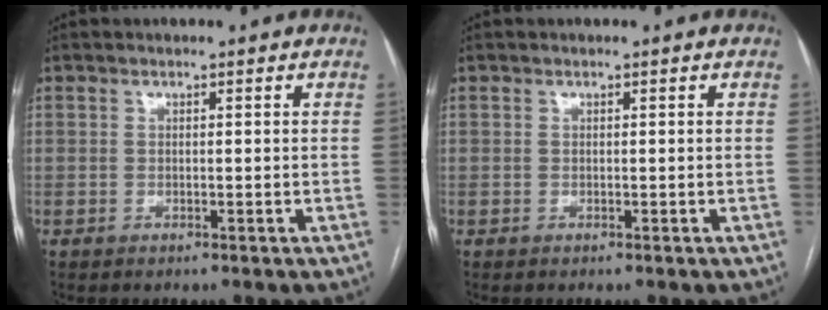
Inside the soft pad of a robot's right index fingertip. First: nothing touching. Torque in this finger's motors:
{"motor_torque": [0.00, 0.00, 0.00, 0.00]}